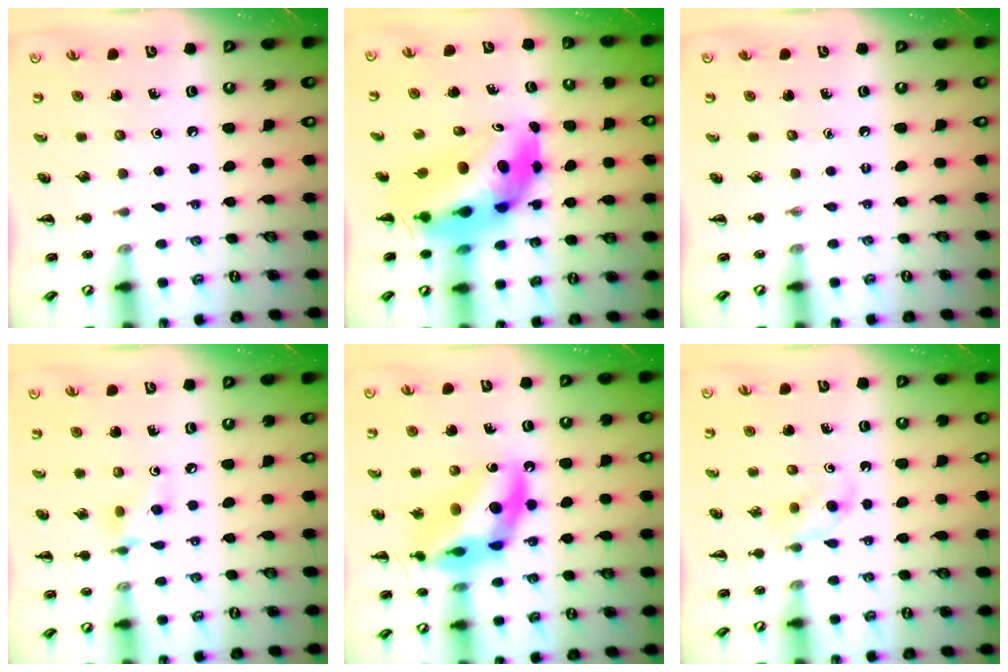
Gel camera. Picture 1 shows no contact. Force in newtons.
{"total": 11.3, "press": 10.8, "slide": 3.5}
{"total": 0.0}
{"total": 5.7, "press": 5.6, "slide": 0.5}
{"total": 15.3, "press": 14.8, "slide": 3.9}
{"total": 3.5, "press": 3.2, "slide": 1.5}